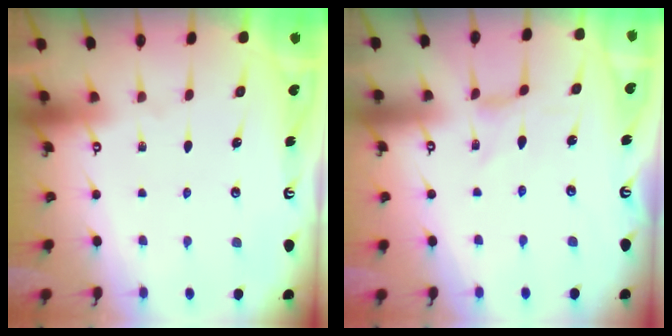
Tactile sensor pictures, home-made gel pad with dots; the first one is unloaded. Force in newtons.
{"total": 0.0}